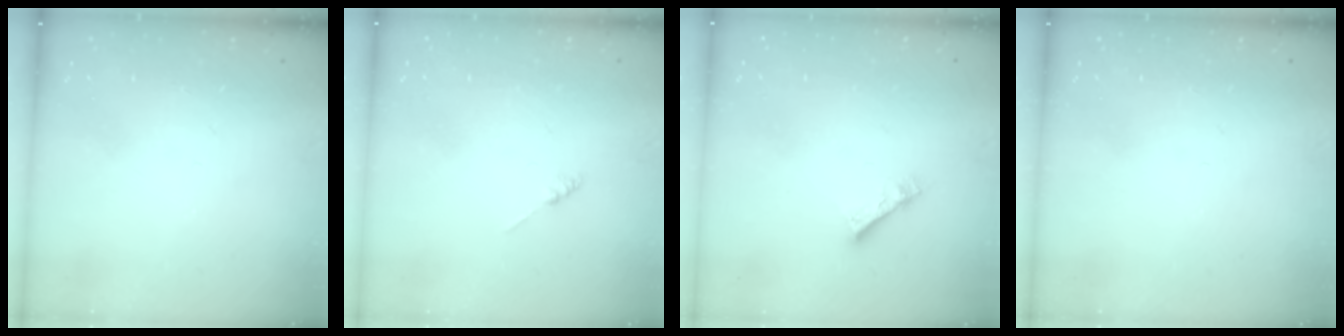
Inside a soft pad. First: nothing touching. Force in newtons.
{"total": 0.0}
{"total": 4.4, "press": 4.4, "slide": 0.2}
{"total": 0.0}